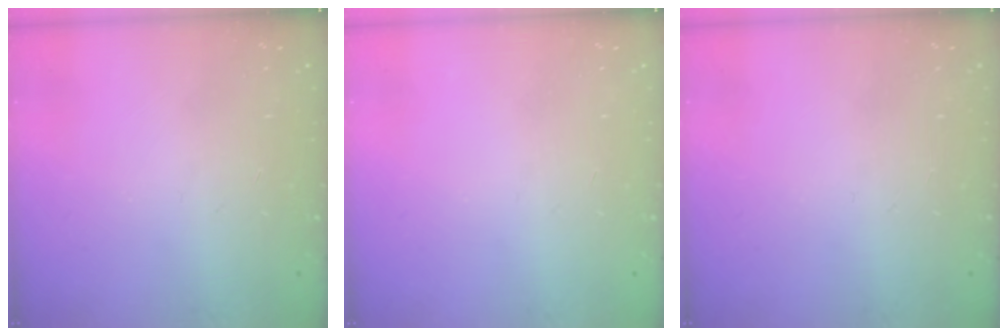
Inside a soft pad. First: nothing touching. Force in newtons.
{"total": 0.0}
{"total": 0.0}